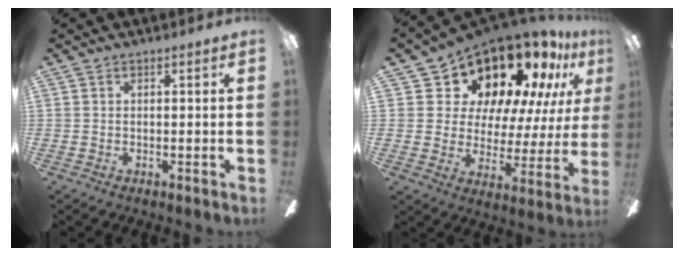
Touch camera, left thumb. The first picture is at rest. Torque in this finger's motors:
{"motor_torque": [1.62, 3.39, 1.40, -1.37, 0.10]}